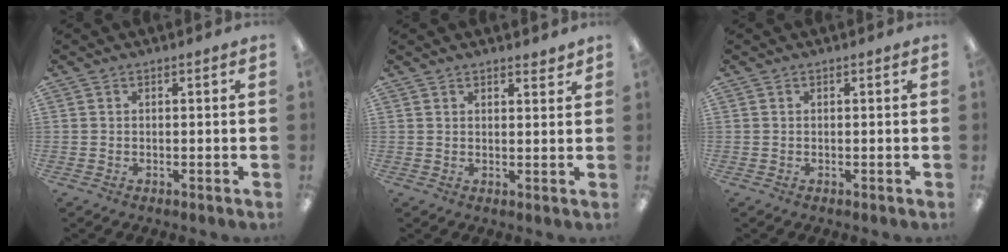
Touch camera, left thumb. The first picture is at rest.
{"total": 2.0, "force": [1.9, 0.3, 0.4], "torque": [-0.001, -0.009, 0.034]}
{"total": 0.0}